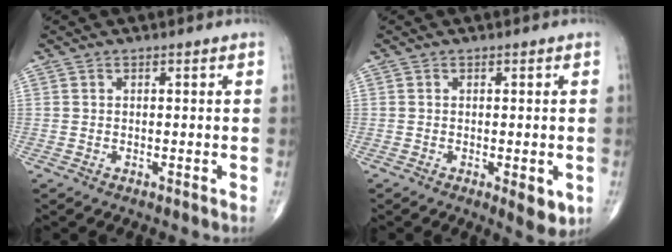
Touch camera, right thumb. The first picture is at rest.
{"total": 4.5, "force": [-1.3, 1.6, 4.0], "torque": [-0.040, -0.008, -0.013]}